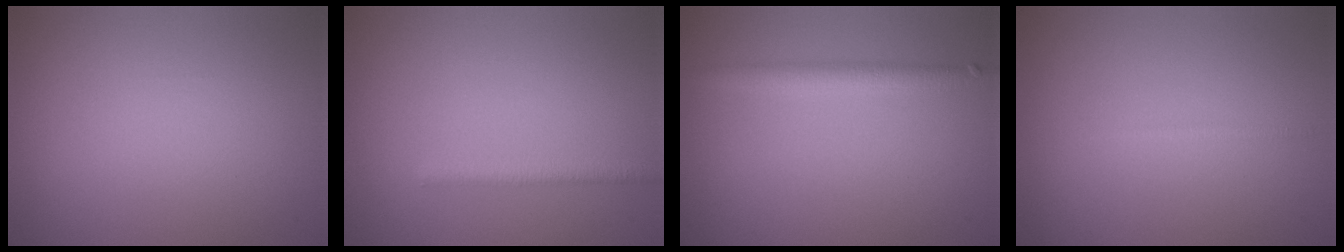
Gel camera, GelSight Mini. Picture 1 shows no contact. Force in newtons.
{"total": 1.6, "press": 1.6, "slide": 0.0}
{"total": 2.2, "press": 2.2, "slide": 0.1}
{"total": 0.6, "press": 0.6, "slide": 0.1}